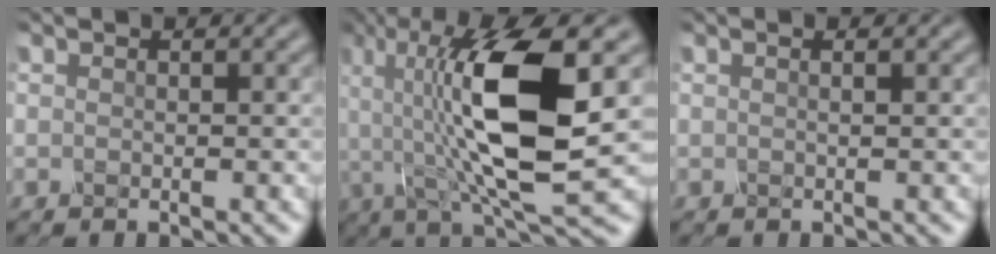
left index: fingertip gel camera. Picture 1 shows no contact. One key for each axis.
{"total": 12.6, "fx": 1.3, "fy": 3.9, "fz": 11.9, "tx": -0.223, "ty": 0.001, "tz": 0.025}
{"total": 0.9, "fx": 0.4, "fy": 0.2, "fz": 0.8, "tx": -0.007, "ty": 0.000, "tz": 0.001}